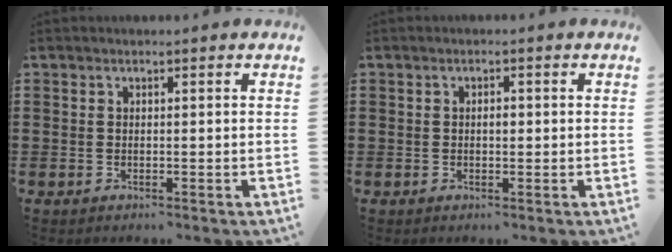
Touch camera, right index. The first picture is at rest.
{"total": 1.3, "force": [0.0, 0.6, 1.2], "torque": [-0.022, 0.002, -0.001]}